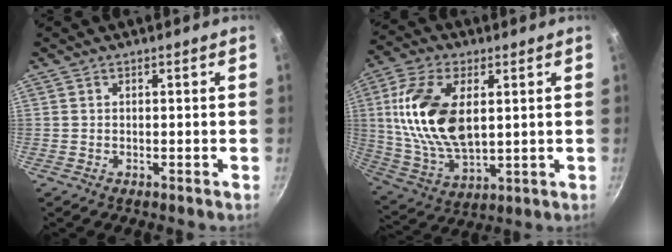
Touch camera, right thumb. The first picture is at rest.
{"total": 18.0, "force": [3.5, 9.9, 14.6], "torque": [-0.271, -0.009, 0.074]}